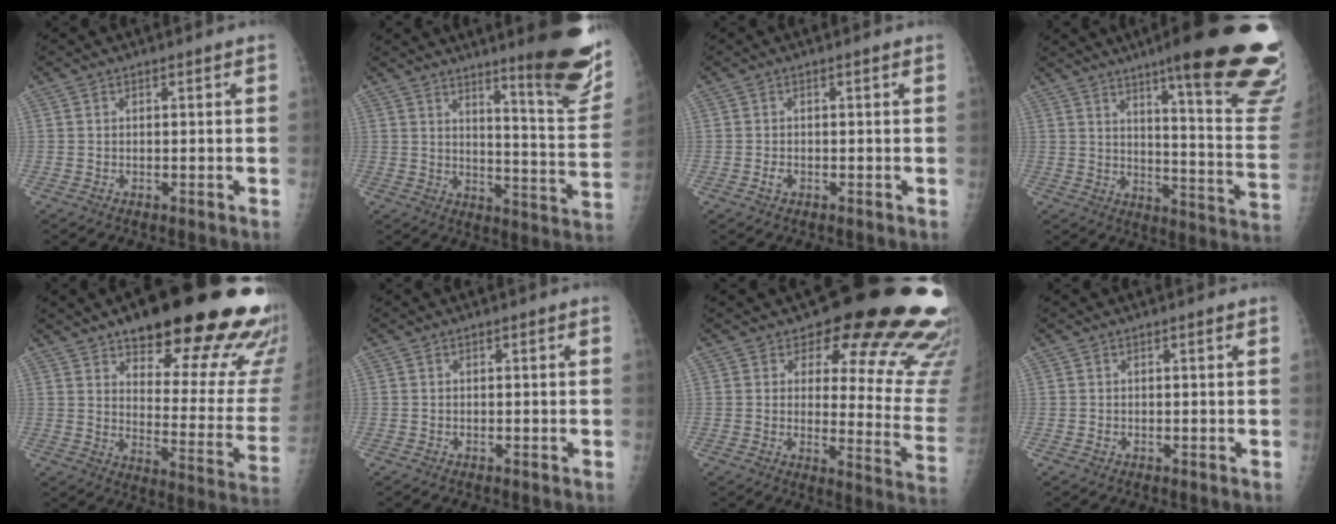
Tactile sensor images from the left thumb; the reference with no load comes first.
{"total": 17.8, "force": [11.6, 2.7, 13.2], "torque": [-0.134, -0.087, 0.160]}
{"total": 1.1, "force": [-0.3, 0.7, 0.8], "torque": [-0.011, 0.002, -0.003]}
{"total": 28.0, "force": [19.3, 3.5, 19.9], "torque": [-0.204, -0.107, 0.251]}
{"total": 28.2, "force": [18.8, 8.6, 19.1], "torque": [-0.202, -0.089, 0.251]}
{"total": 0.0}
{"total": 21.9, "force": [16.4, 8.4, 11.8], "torque": [-0.096, -0.115, 0.188]}
{"total": 0.6, "force": [0.3, 0.3, 0.5], "torque": [-0.007, 0.002, 0.005]}